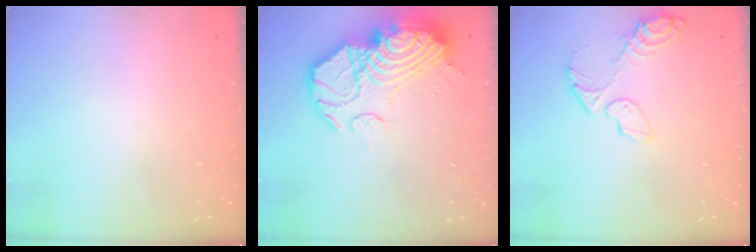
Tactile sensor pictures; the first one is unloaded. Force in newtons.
{"total": 22.8, "press": 22.6, "slide": 2.8}
{"total": 9.5, "press": 9.3, "slide": 1.9}